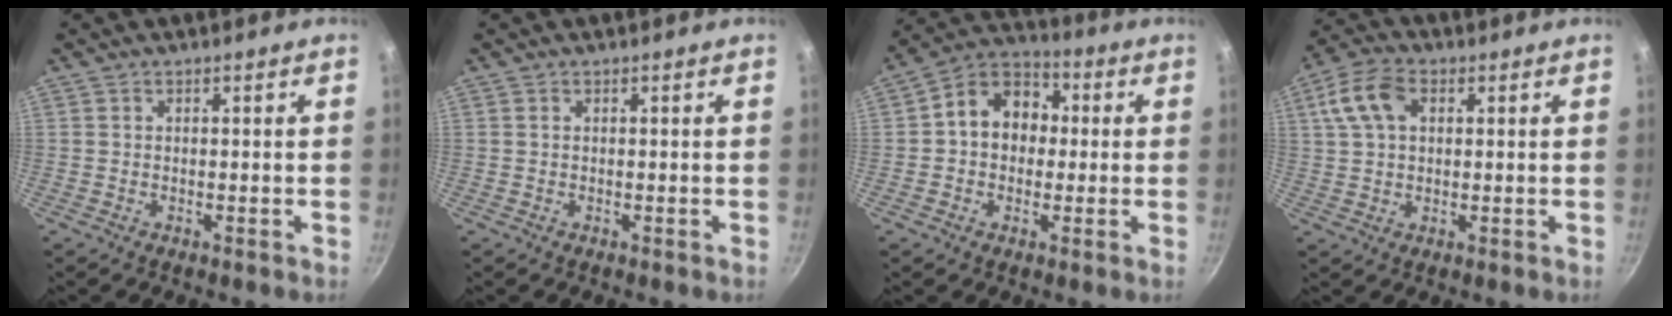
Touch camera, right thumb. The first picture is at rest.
{"total": 0.0}
{"total": 11.1, "force": [0.7, 8.9, 6.6], "torque": [-0.063, 0.029, -0.012]}
{"total": 9.0, "force": [2.7, 5.9, 6.3], "torque": [-0.121, 0.014, 0.042]}